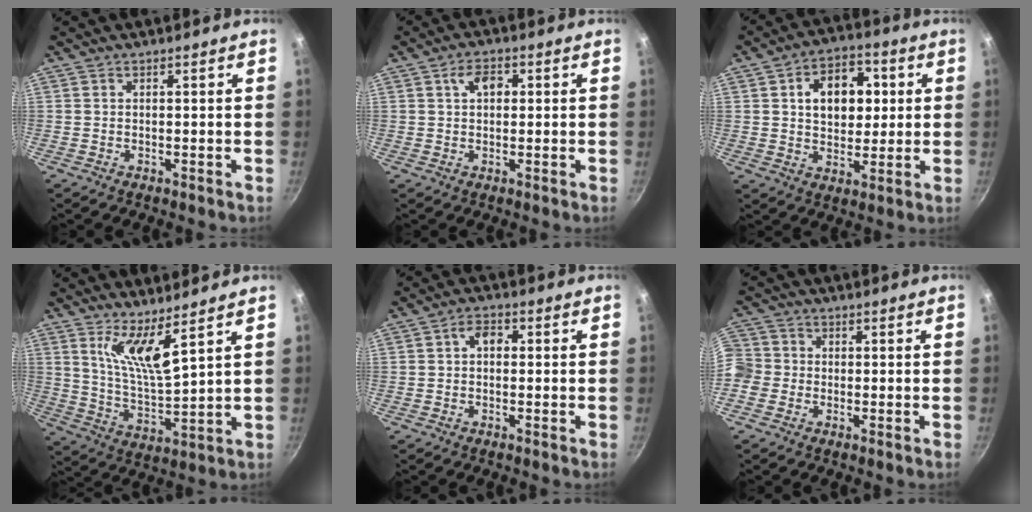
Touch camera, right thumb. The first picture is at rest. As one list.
[{"total": 4.0, "force": [1.0, 2.6, 2.8], "torque": [-0.035, 0.008, 0.011]}, {"total": 12.5, "force": [2.7, 8.8, 8.4], "torque": [-0.083, 0.005, 0.036]}, {"total": 9.2, "force": [5.8, 1.4, 7.0], "torque": [-0.129, -0.067, 0.115]}, {"total": 3.1, "force": [0.2, 2.2, 2.2], "torque": [-0.031, 0.011, -0.003]}, {"total": 8.6, "force": [-1.7, 7.9, 3.1], "torque": [-0.064, 0.028, -0.048]}]